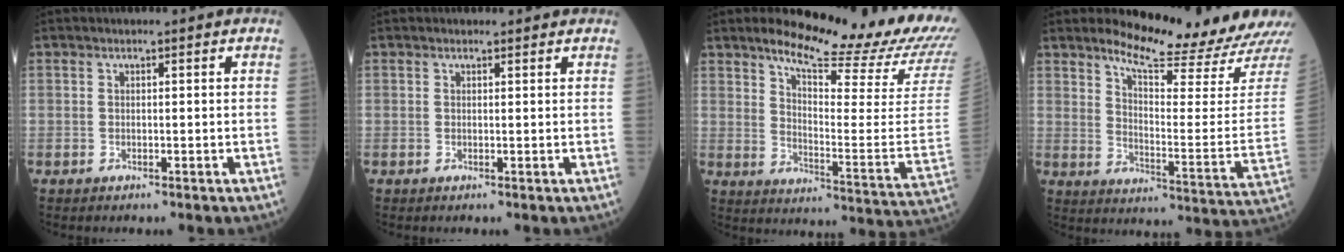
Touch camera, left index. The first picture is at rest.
{"total": 0.7, "force": [0.7, 0.2, 0.0], "torque": [-0.008, -0.002, 0.008]}
{"total": 21.9, "force": [19.3, 1.1, 10.2], "torque": [-0.153, -0.094, 0.246]}
{"total": 15.3, "force": [14.5, -0.7, 4.9], "torque": [-0.078, -0.083, 0.189]}